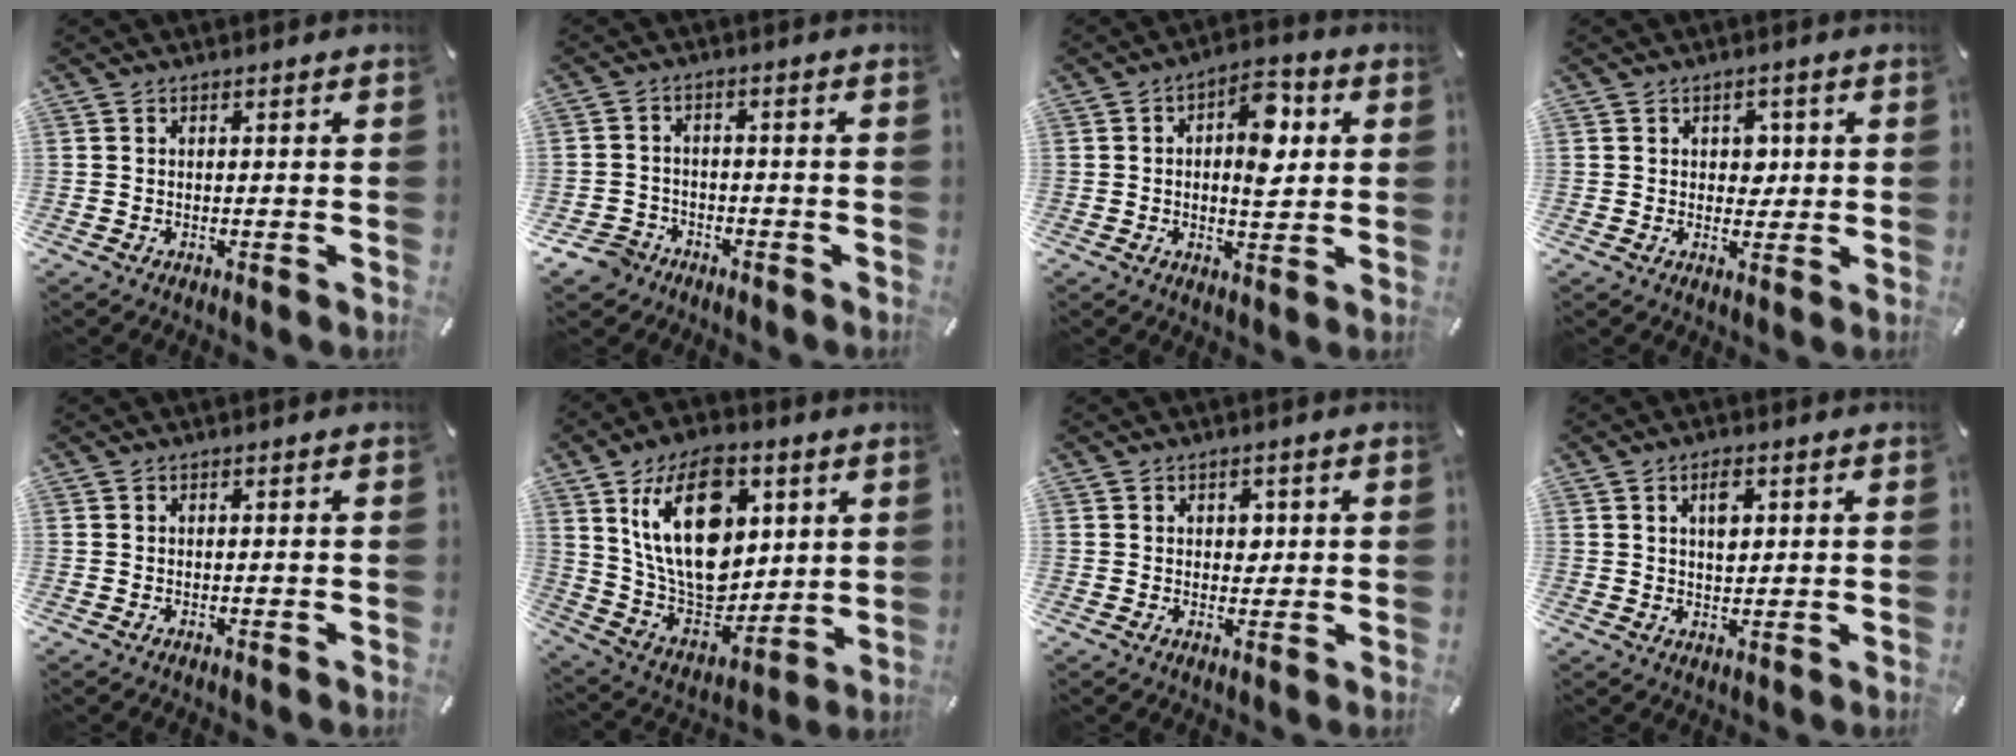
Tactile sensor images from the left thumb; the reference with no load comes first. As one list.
[{"total": 5.1, "force": [-3.5, 3.5, 1.2], "torque": [-0.037, 0.015, -0.069]}, {"total": 10.0, "force": [1.7, 5.2, 8.4], "torque": [-0.109, -0.003, 0.023]}, {"total": 3.9, "force": [0.7, 3.2, 2.1], "torque": [-0.015, -0.005, 0.002]}, {"total": 0.0}, {"total": 22.5, "force": [7.8, 14.8, 15.1], "torque": [-0.293, -0.045, 0.132]}, {"total": 2.8, "force": [0.6, 2.3, 1.5], "torque": [-0.009, -0.003, 0.002]}, {"total": 4.6, "force": [1.7, 2.5, 3.4], "torque": [-0.051, -0.003, 0.022]}]